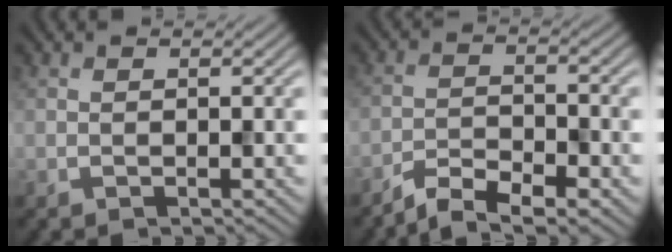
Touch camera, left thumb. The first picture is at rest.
{"total": 5.8, "force": [-4.6, 1.6, 3.2], "torque": [-0.060, -0.003, -0.087]}